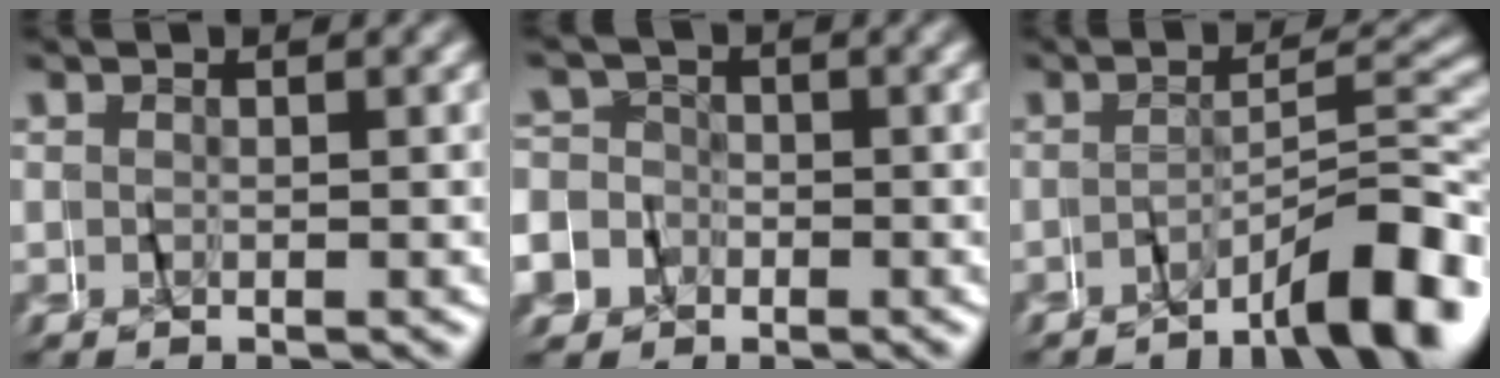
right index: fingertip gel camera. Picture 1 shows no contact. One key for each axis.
{"total": 9.1, "fx": -2.6, "fy": 8.7, "fz": 1.3, "tx": -0.055, "ty": -0.024, "tz": -0.057}
{"total": 6.7, "fx": -4.9, "fy": 0.8, "fz": 4.5, "tx": -0.058, "ty": 0.005, "tz": -0.081}